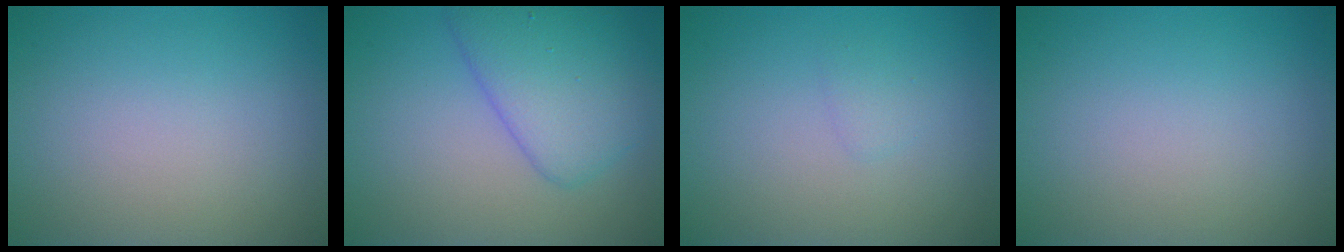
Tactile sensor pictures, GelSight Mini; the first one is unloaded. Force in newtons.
{"total": 5.4, "press": 5.4, "slide": 0.2}
{"total": 0.8, "press": 0.8, "slide": 0.1}
{"total": 0.0}